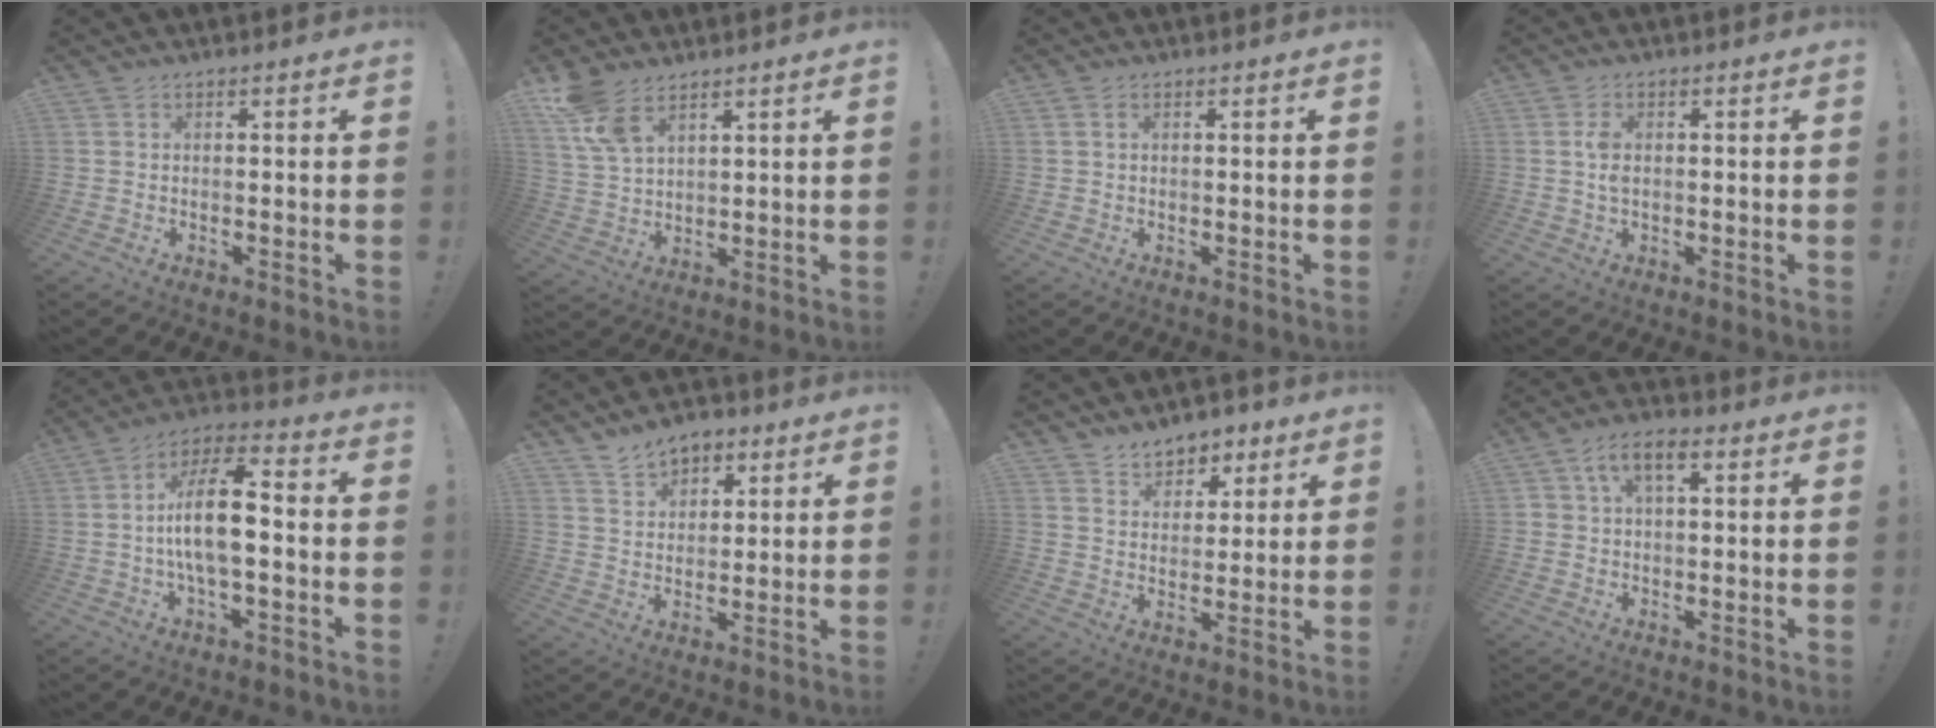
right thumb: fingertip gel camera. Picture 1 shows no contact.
{"total": 9.3, "force": [6.3, 4.4, 5.2], "torque": [-0.097, -0.024, 0.126]}
{"total": 0.8, "force": [0.3, 0.6, 0.5], "torque": [-0.016, 0.005, 0.007]}
{"total": 3.0, "force": [0.4, 1.4, 2.7], "torque": [-0.038, -0.001, 0.003]}
{"total": 14.0, "force": [-1.1, 5.2, 12.9], "torque": [-0.231, 0.006, -0.027]}
{"total": 7.9, "force": [5.6, 5.0, 2.3], "torque": [-0.037, -0.031, 0.107]}
{"total": 7.2, "force": [5.4, 4.7, 1.0], "torque": [-0.008, -0.042, 0.105]}
{"total": 6.6, "force": [2.1, 3.5, 5.2], "torque": [-0.092, 0.012, 0.038]}